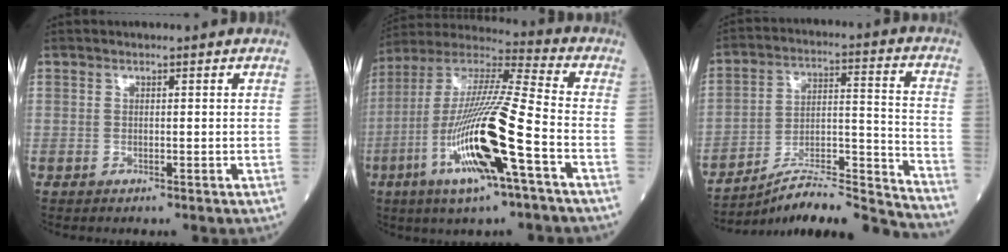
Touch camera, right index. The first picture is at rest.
{"total": 19.7, "force": [-6.7, 1.1, 18.5], "torque": [-0.391, -0.021, -0.130]}
{"total": 19.9, "force": [-18.8, -1.1, 6.2], "torque": [-0.083, 0.020, -0.293]}